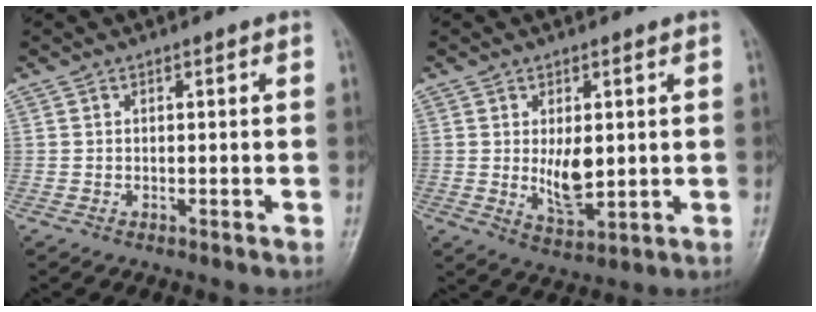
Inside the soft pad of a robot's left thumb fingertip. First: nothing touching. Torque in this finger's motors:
{"motor_torque": [0.93, 0.99, 0.87, -0.27, 0.11]}